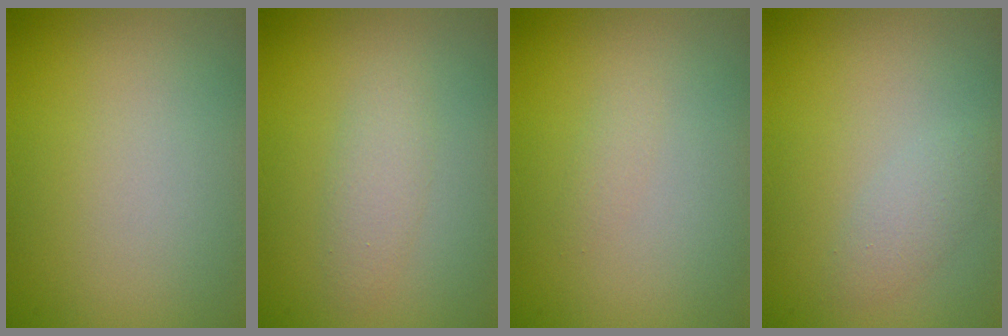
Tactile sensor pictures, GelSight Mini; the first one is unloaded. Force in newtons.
{"total": 1.8, "press": 1.8, "slide": 0.1}
{"total": 0.7, "press": 0.7, "slide": 0.0}
{"total": 1.5, "press": 1.5, "slide": 0.0}